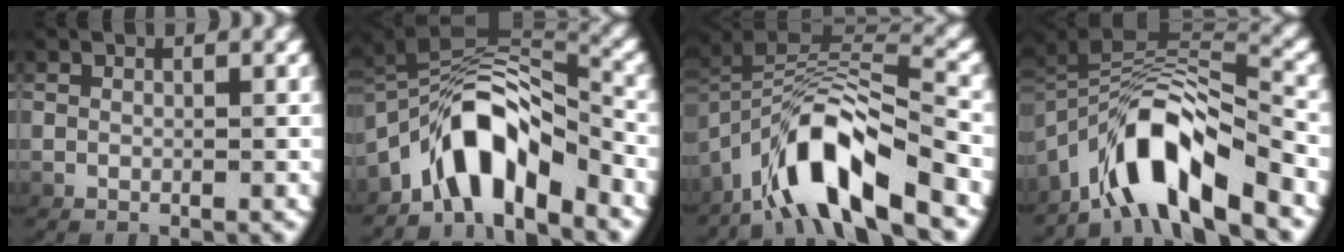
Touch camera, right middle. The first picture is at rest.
{"total": 8.4, "force": [-3.1, 4.8, 6.2], "torque": [-0.119, 0.002, -0.049]}
{"total": 7.6, "force": [-4.2, 2.6, 5.8], "torque": [-0.102, 0.000, -0.066]}
{"total": 8.9, "force": [-4.3, 4.1, 6.6], "torque": [-0.118, -0.001, -0.067]}